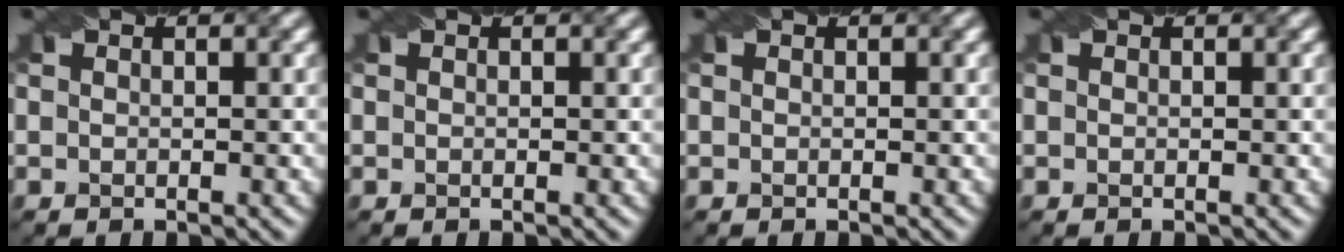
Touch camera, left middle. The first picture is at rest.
{"total": 0.0}
{"total": 0.0}
{"total": 0.0}